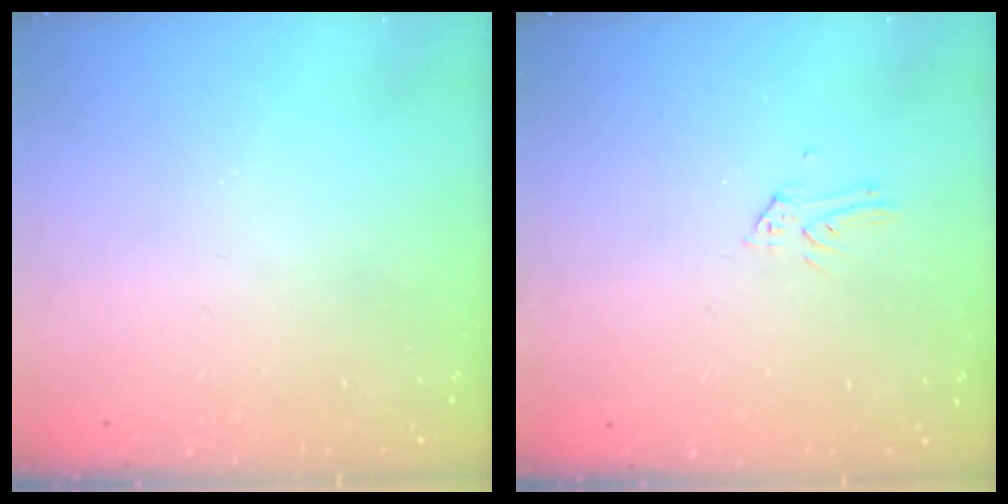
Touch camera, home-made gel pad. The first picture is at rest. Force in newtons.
{"total": 3.5, "press": 3.5, "slide": 0.3}